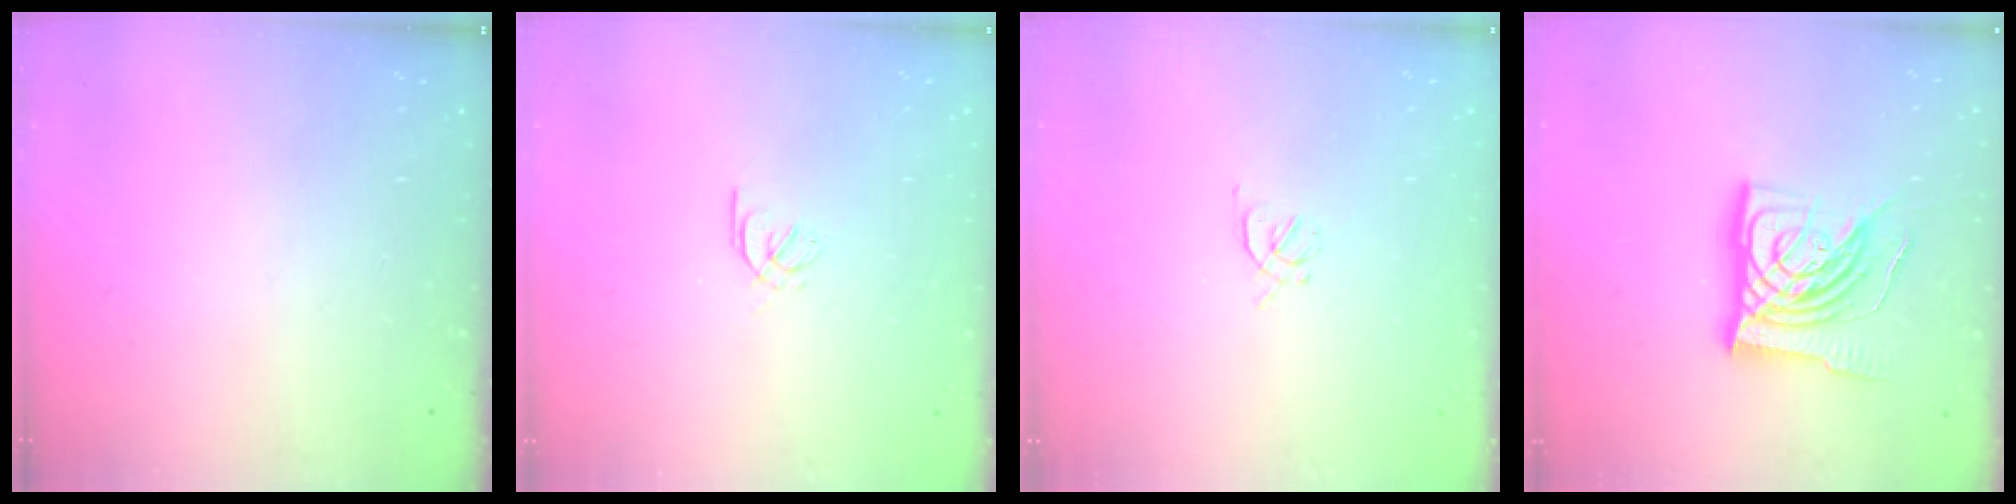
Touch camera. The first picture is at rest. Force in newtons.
{"total": 2.0, "press": 1.9, "slide": 0.6}
{"total": 1.2, "press": 1.2, "slide": 0.4}
{"total": 17.6, "press": 17.5, "slide": 1.9}